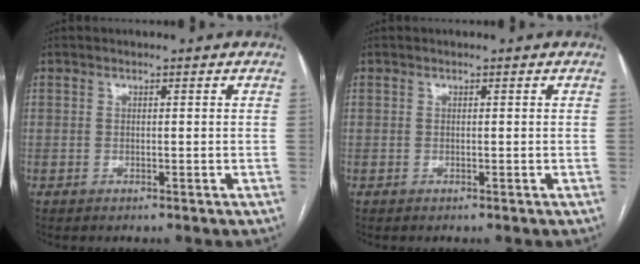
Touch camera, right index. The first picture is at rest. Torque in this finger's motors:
{"motor_torque": [0.00, 0.00, 0.00, 0.00]}